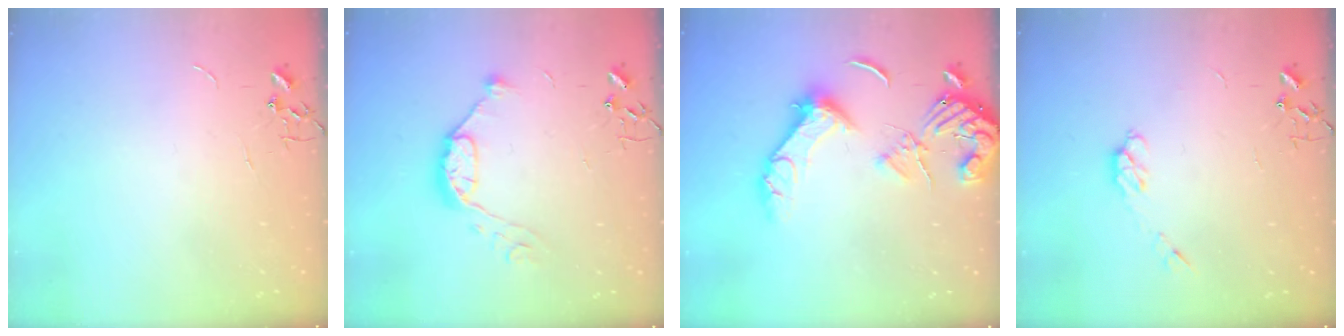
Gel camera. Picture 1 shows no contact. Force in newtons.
{"total": 10.2, "press": 10.2, "slide": 1.0}
{"total": 14.9, "press": 14.7, "slide": 2.0}
{"total": 5.5, "press": 5.5, "slide": 0.5}